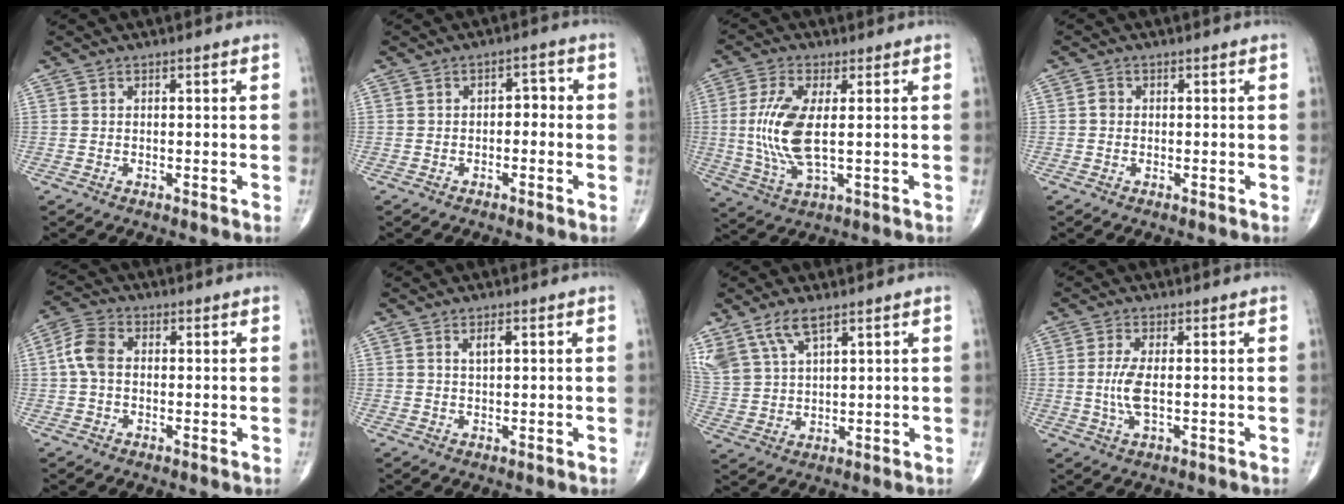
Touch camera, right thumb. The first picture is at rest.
{"total": 3.0, "force": [-0.4, 1.8, 2.3], "torque": [-0.016, 0.016, -0.014]}
{"total": 11.2, "force": [0.6, 4.1, 10.4], "torque": [-0.239, -0.009, 0.016]}
{"total": 1.1, "force": [-0.1, 1.0, 0.5], "torque": [-0.005, 0.002, -0.004]}
{"total": 5.9, "force": [0.3, 4.0, 4.3], "torque": [-0.093, 0.018, -0.001]}
{"total": 1.9, "force": [0.8, 0.6, 1.6], "torque": [-0.027, -0.001, 0.014]}
{"total": 9.7, "force": [6.3, 4.0, 6.2], "torque": [-0.132, -0.012, 0.137]}
{"total": 4.9, "force": [-0.2, 1.6, 4.7], "torque": [-0.113, -0.005, -0.003]}